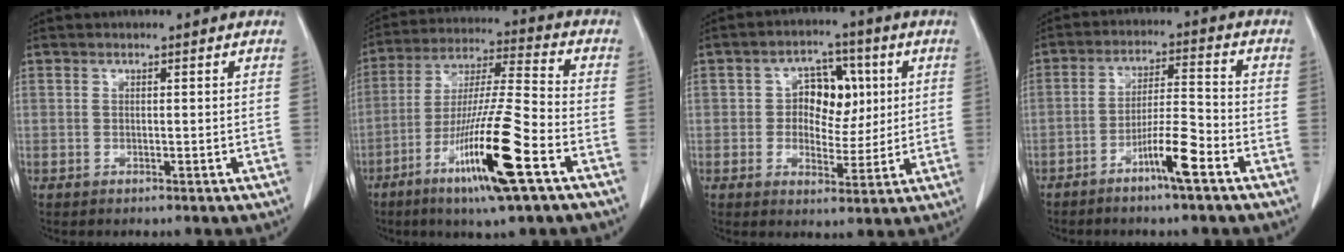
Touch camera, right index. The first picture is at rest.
{"total": 16.7, "force": [-7.7, 0.3, 14.8], "torque": [-0.288, -0.025, -0.137]}
{"total": 8.1, "force": [1.6, 6.0, 5.2], "torque": [-0.066, 0.021, 0.030]}
{"total": 7.2, "force": [-4.1, 0.2, 5.9], "torque": [-0.105, 0.003, -0.074]}